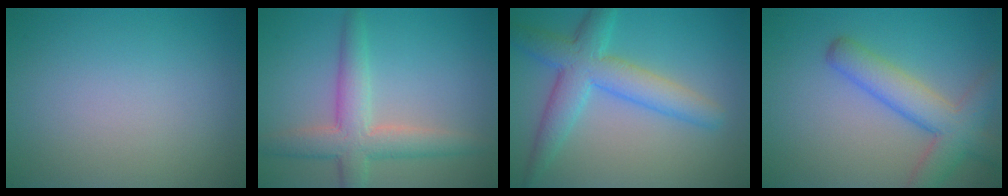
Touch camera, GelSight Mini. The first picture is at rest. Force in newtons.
{"total": 4.9, "press": 4.9, "slide": 0.2}
{"total": 5.8, "press": 5.8, "slide": 0.2}
{"total": 5.5, "press": 5.5, "slide": 0.2}